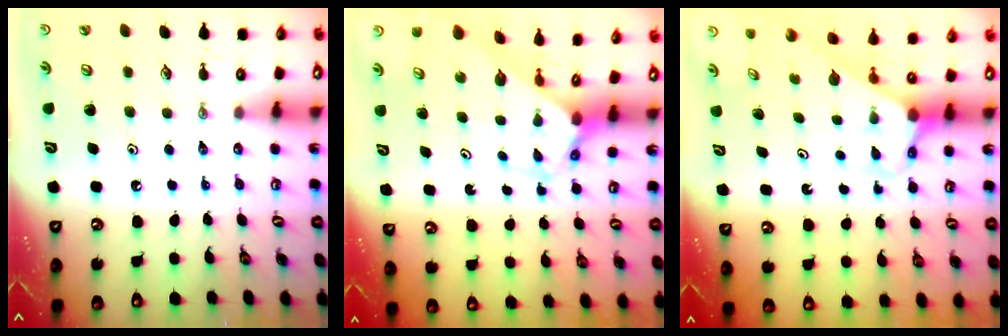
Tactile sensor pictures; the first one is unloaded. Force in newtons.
{"total": 2.7, "press": 2.7, "slide": 0.2}
{"total": 2.5, "press": 2.5, "slide": 0.2}